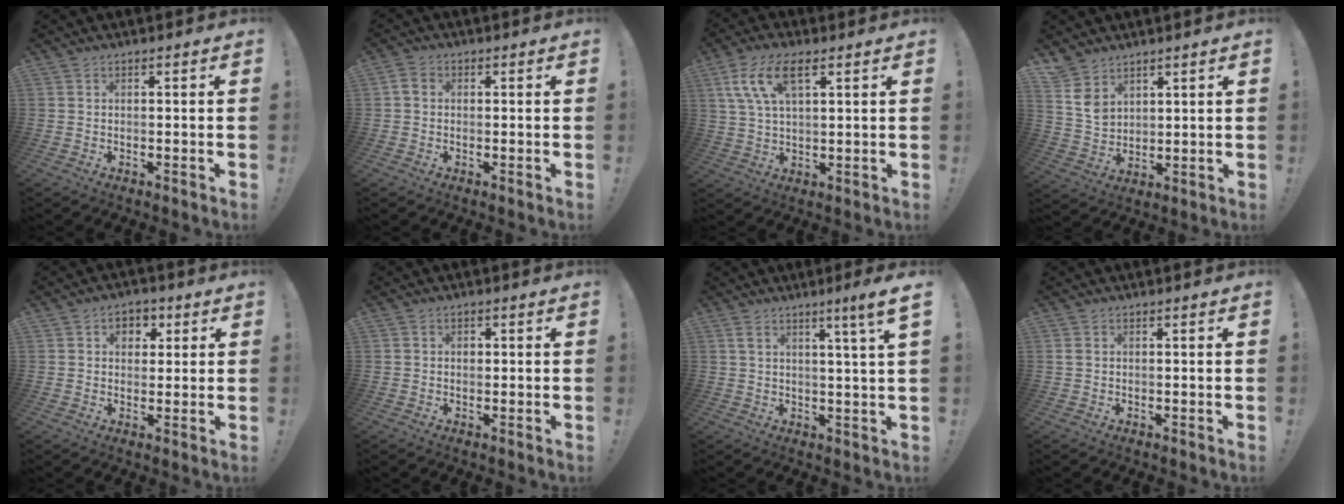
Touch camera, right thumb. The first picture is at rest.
{"total": 3.2, "force": [0.3, 2.4, 2.1], "torque": [-0.034, 0.007, 0.007]}
{"total": 11.0, "force": [4.9, 5.0, 8.5], "torque": [-0.167, 0.000, 0.093]}
{"total": 7.6, "force": [5.1, 5.2, 2.3], "torque": [-0.047, -0.029, 0.104]}
{"total": 5.7, "force": [2.0, 4.8, 2.5], "torque": [-0.026, -0.003, 0.033]}
{"total": 1.0, "force": [0.1, 0.8, 0.6], "torque": [-0.009, 0.000, 0.000]}
{"total": 6.9, "force": [3.5, -0.8, 5.8], "torque": [-0.081, -0.021, 0.050]}
{"total": 1.1, "force": [0.3, 0.9, 0.6], "torque": [-0.016, 0.006, 0.006]}